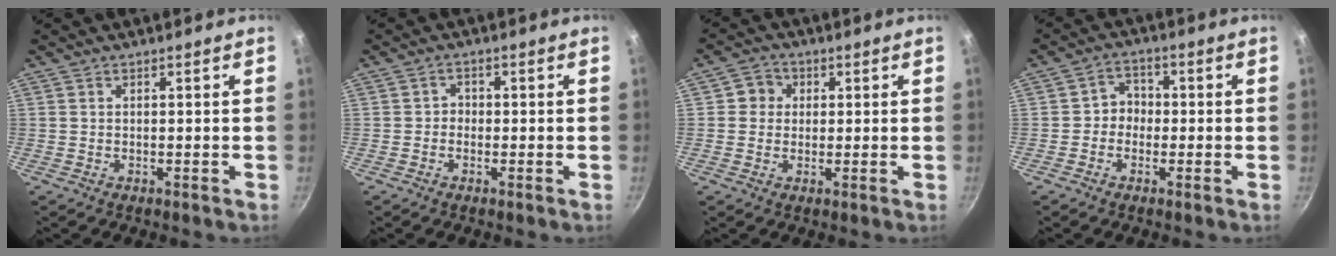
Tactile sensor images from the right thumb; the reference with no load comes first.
{"total": 1.5, "force": [-0.6, 1.3, 0.5], "torque": [0.002, 0.006, -0.014]}
{"total": 4.3, "force": [0.9, 4.1, 1.2], "torque": [0.011, 0.004, 0.003]}
{"total": 4.0, "force": [-0.8, 3.6, 1.5], "torque": [0.008, 0.015, -0.023]}